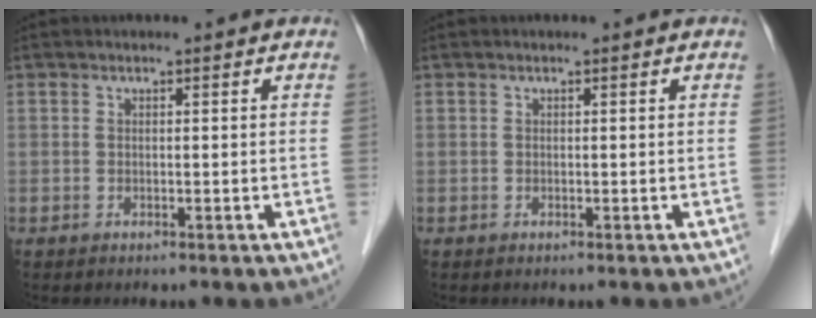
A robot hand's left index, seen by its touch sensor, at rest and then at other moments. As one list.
[{"total": 0.0}]